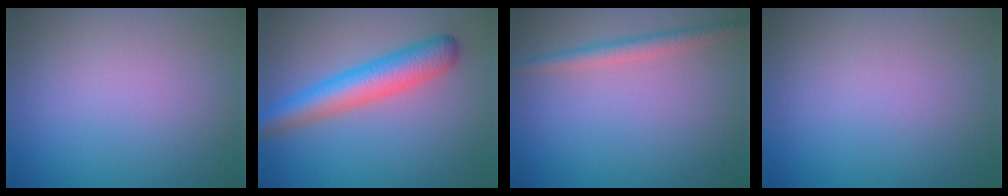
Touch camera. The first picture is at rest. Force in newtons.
{"total": 5.5, "press": 5.5, "slide": 0.1}
{"total": 2.1, "press": 2.1, "slide": 0.0}
{"total": 0.0}